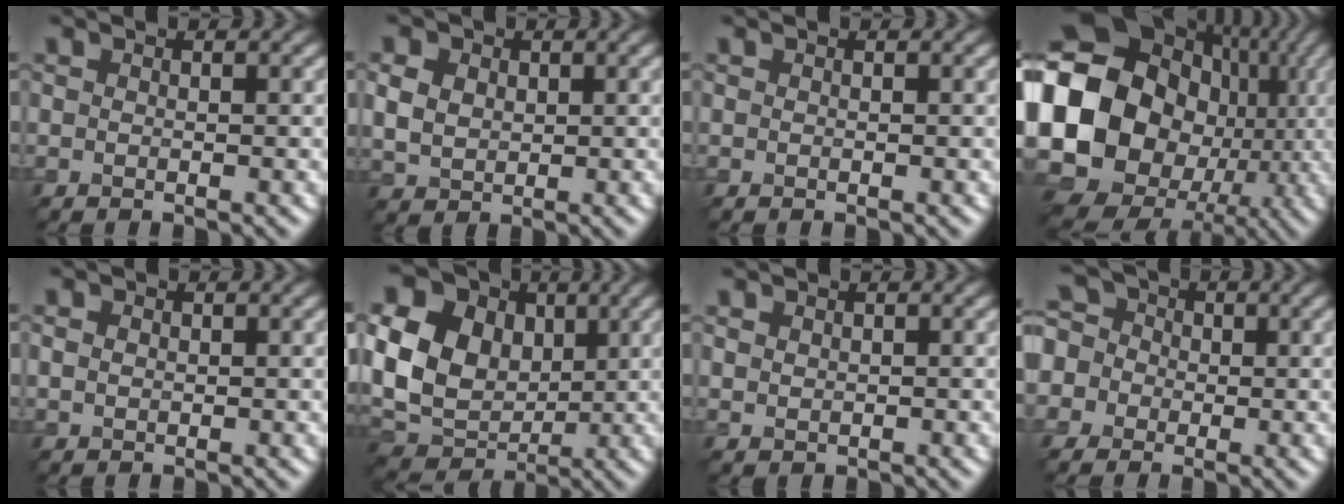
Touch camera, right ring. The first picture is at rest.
{"total": 5.1, "force": [1.6, 4.0, 2.7], "torque": [-0.078, 0.018, 0.017]}
{"total": 0.0}
{"total": 22.0, "force": [-1.2, 19.1, 10.8], "torque": [-0.223, 0.003, -0.057]}
{"total": 1.1, "force": [0.3, 0.9, 0.5], "torque": [-0.011, 0.001, 0.001]}
{"total": 13.8, "force": [2.2, 10.9, 8.1], "torque": [-0.187, 0.013, 0.028]}
{"total": 0.9, "force": [0.4, 0.7, 0.3], "torque": [-0.007, -0.002, 0.009]}
{"total": 7.6, "force": [0.6, 6.8, 3.4], "torque": [-0.088, 0.042, -0.036]}